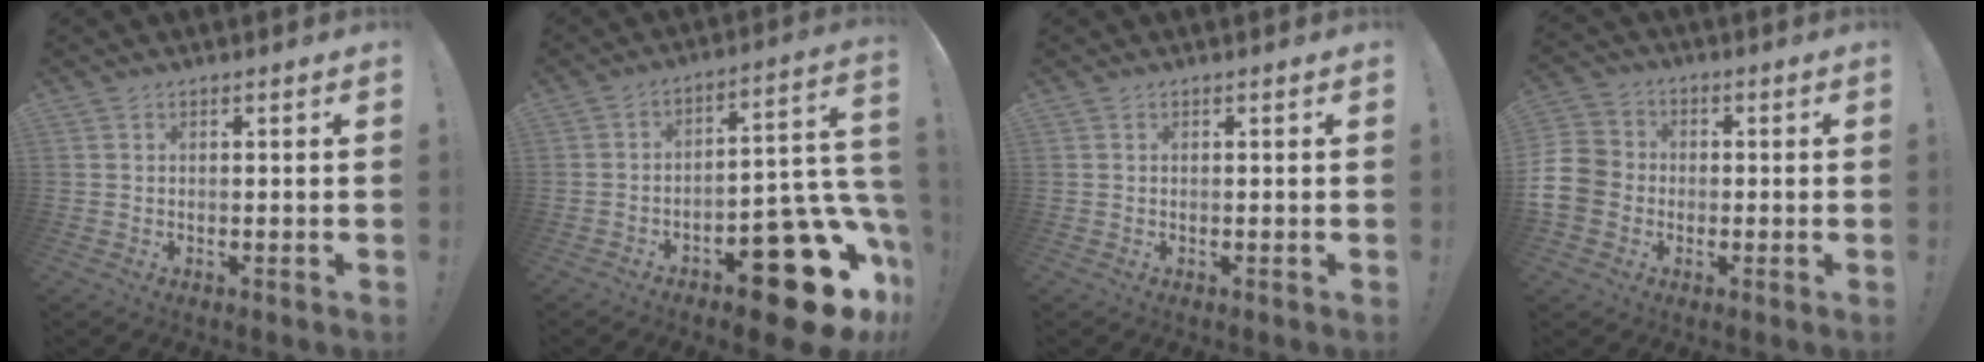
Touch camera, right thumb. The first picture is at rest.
{"total": 21.1, "force": [-11.6, 8.6, 15.4], "torque": [-0.142, 0.060, -0.177]}
{"total": 0.0}
{"total": 10.5, "force": [-2.1, 9.0, 4.9], "torque": [-0.104, 0.027, -0.033]}